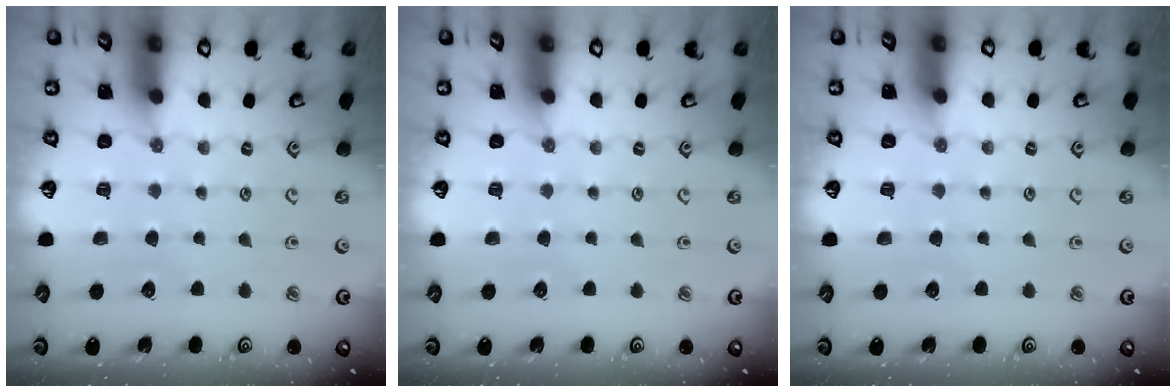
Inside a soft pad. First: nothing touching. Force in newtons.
{"total": 0.0}
{"total": 0.0}